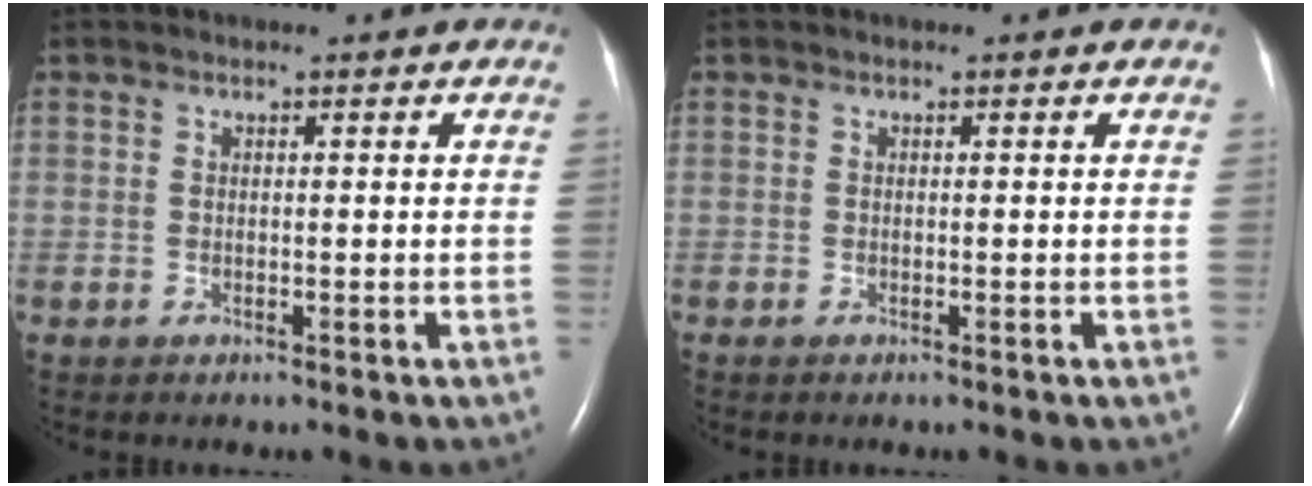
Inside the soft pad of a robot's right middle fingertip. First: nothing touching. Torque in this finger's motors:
{"motor_torque": [0.74, -0.68, 0.07, 0.05]}